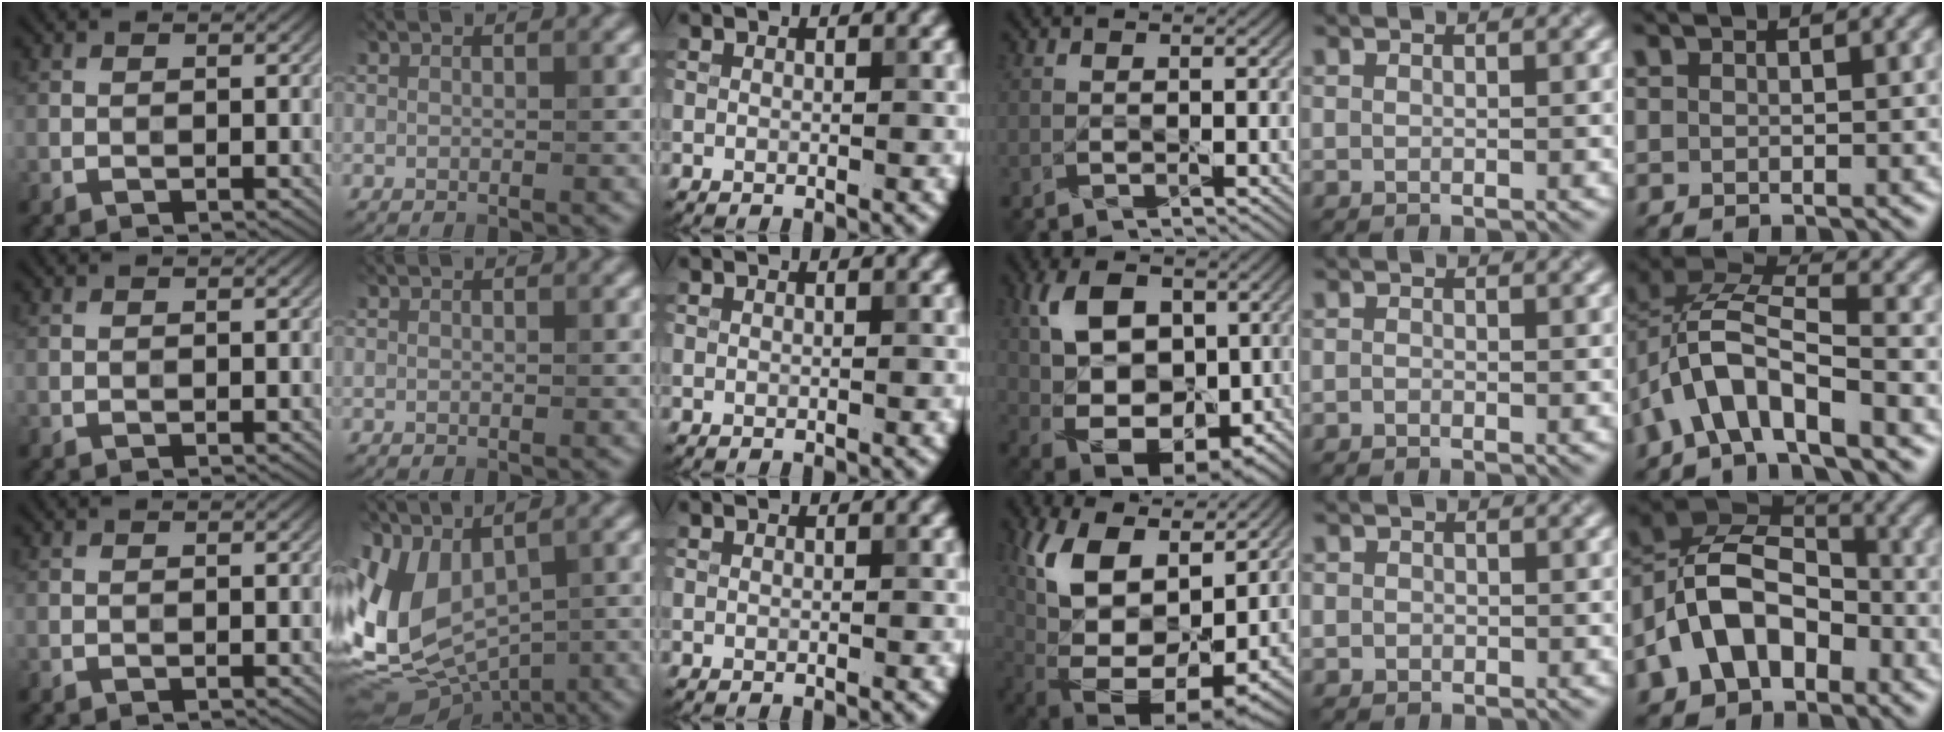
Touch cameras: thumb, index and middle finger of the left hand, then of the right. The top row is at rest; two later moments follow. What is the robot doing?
{"motion": "wipe", "object": "whiteboard"}